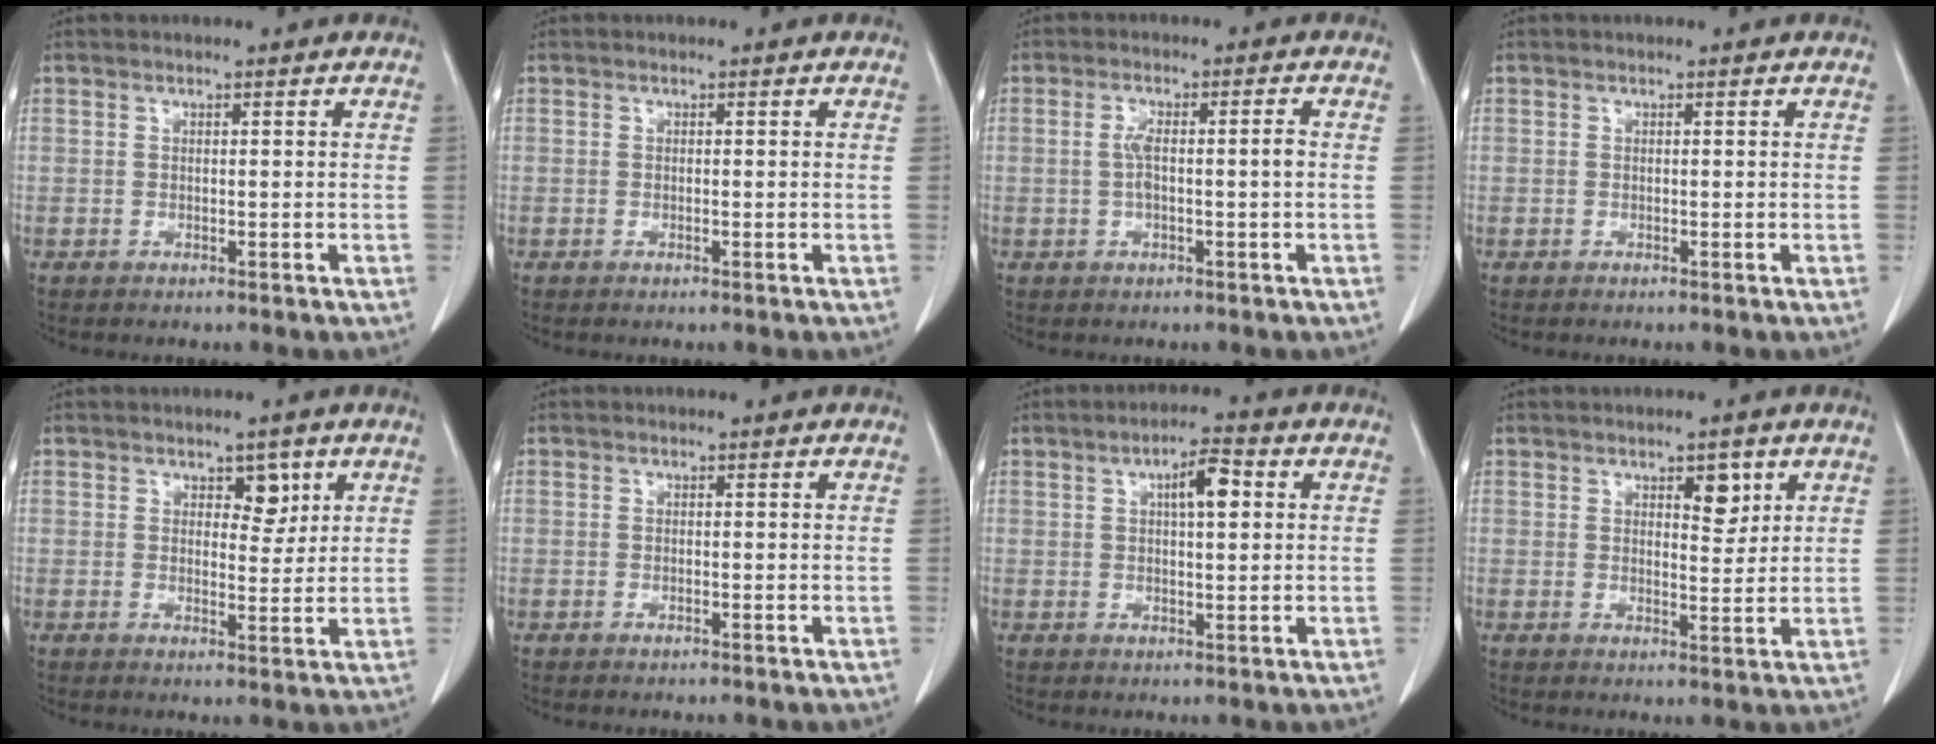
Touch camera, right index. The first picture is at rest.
{"total": 0.0}
{"total": 4.0, "force": [-0.3, 0.5, 3.9], "torque": [-0.081, 0.010, -0.003]}
{"total": 0.0}
{"total": 3.4, "force": [1.7, 1.9, 2.2], "torque": [-0.020, -0.001, 0.025]}
{"total": 0.0}
{"total": 5.2, "force": [1.5, 1.3, 4.8], "torque": [-0.080, 0.010, 0.024]}
{"total": 3.7, "force": [1.9, 1.5, 2.8], "torque": [-0.036, -0.005, 0.028]}